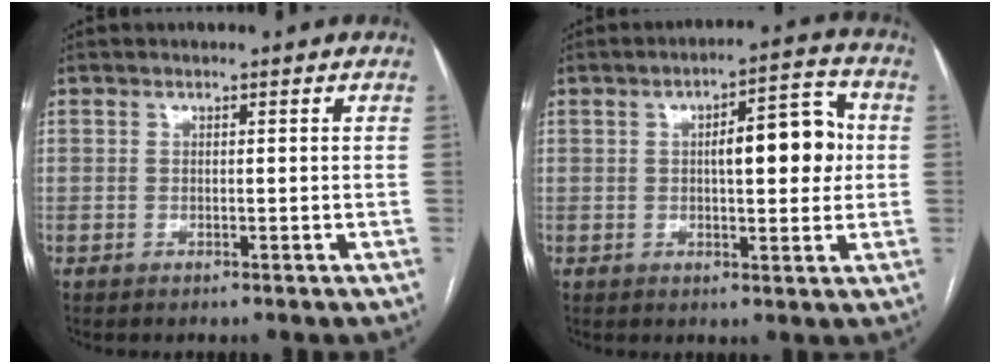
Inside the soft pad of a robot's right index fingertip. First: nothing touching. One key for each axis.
{"total": 9.4, "fx": 0.9, "fy": 2.8, "fz": 8.9, "tx": -0.123, "ty": 0.024, "tz": 0.014}